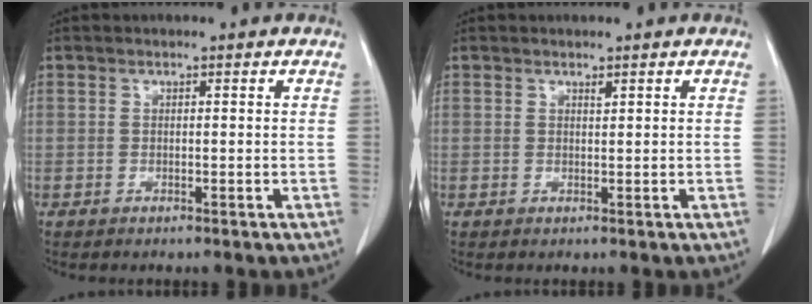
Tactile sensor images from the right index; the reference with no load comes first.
{"total": 0.5, "force": [0.4, 0.0, 0.3], "torque": [-0.006, -0.004, 0.008]}